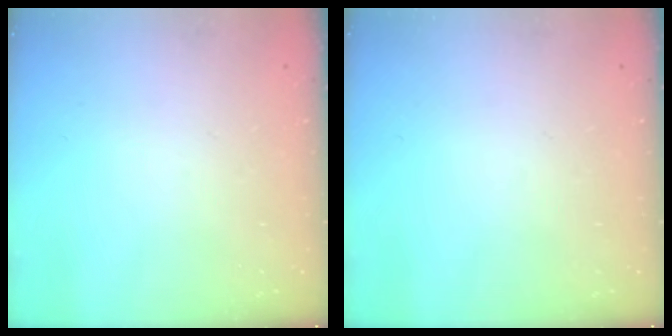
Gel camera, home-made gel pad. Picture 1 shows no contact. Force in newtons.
{"total": 0.0}